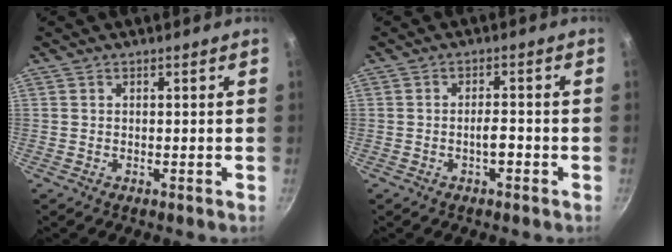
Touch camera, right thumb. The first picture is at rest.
{"total": 2.7, "force": [-1.2, 0.9, 2.2], "torque": [-0.032, 0.013, -0.019]}